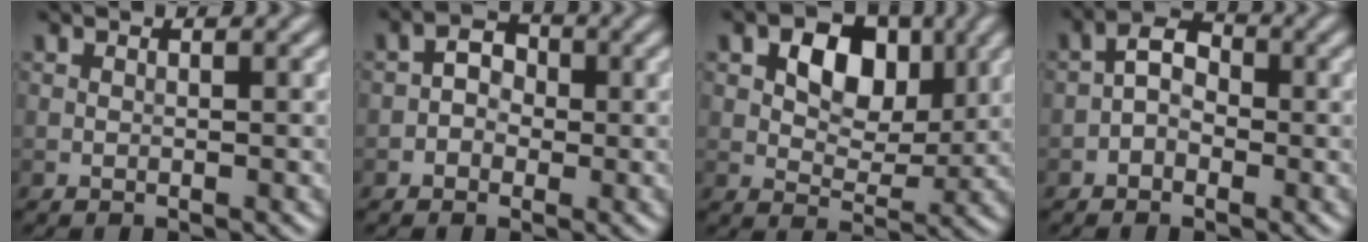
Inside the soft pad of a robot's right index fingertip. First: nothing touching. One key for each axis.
{"total": 2.0, "fx": -0.6, "fy": 1.7, "fz": 1.0, "tx": -0.011, "ty": 0.008, "tz": -0.016}
{"total": 6.0, "fx": 1.7, "fy": 4.0, "fz": 4.1, "tx": -0.060, "ty": 0.001, "tz": 0.020}
{"total": 2.6, "fx": -0.9, "fy": 1.8, "fz": 1.7, "tx": -0.024, "ty": 0.012, "tz": -0.026}